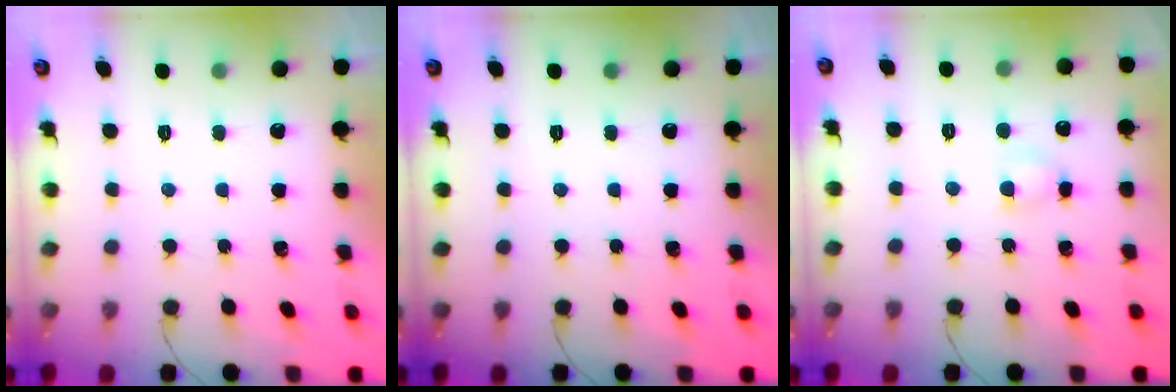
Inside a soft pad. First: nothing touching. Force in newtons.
{"total": 0.0}
{"total": 3.8, "press": 3.6, "slide": 1.2}